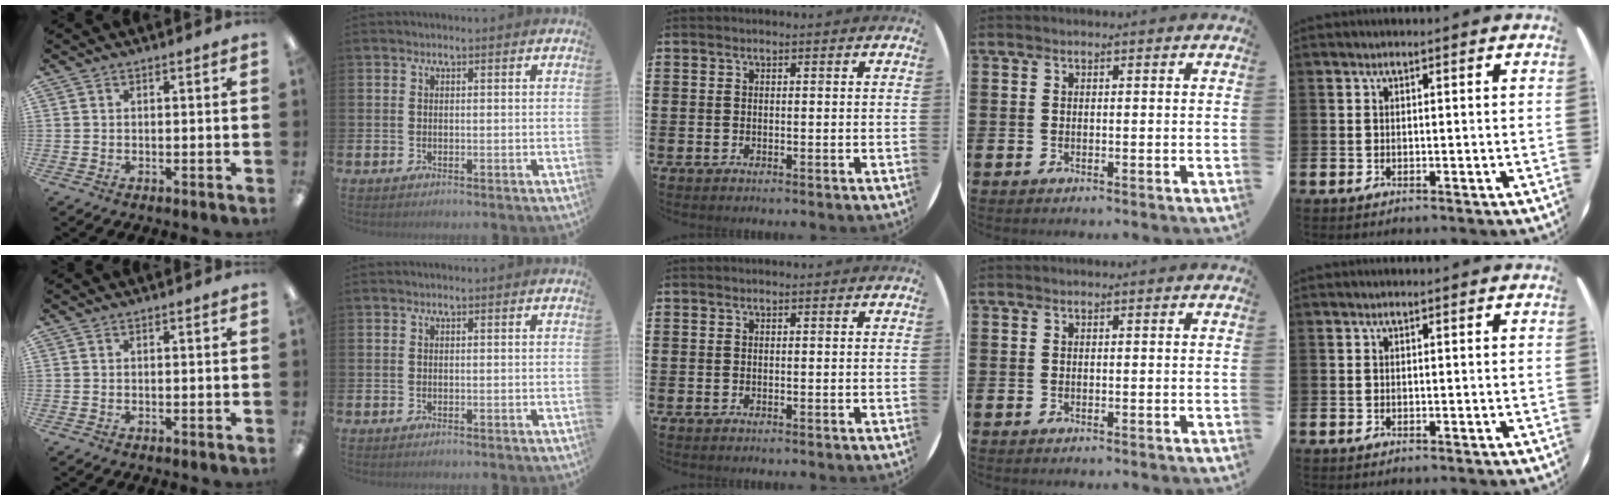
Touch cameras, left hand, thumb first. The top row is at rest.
{}